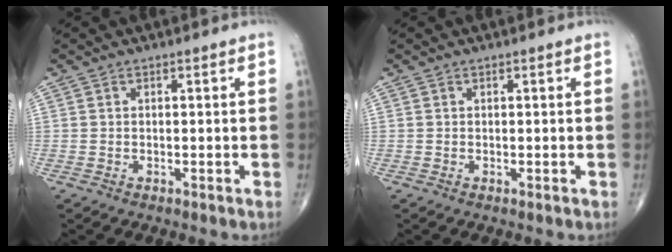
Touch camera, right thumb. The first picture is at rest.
{"total": 0.0}